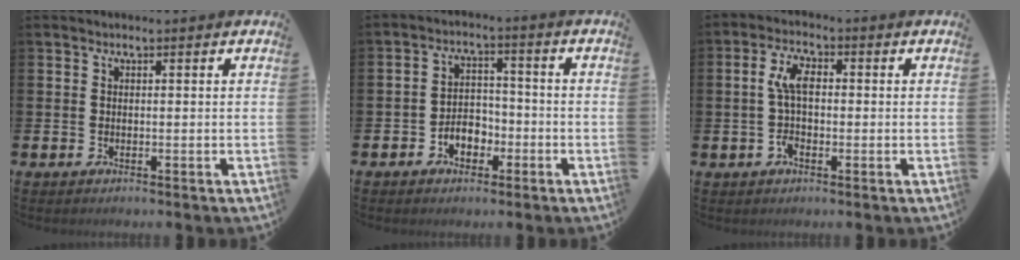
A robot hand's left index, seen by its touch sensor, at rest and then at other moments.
{"total": 3.7, "force": [-2.1, 2.6, 1.7], "torque": [-0.032, 0.004, -0.046]}
{"total": 5.5, "force": [0.1, 2.7, 4.8], "torque": [-0.082, 0.003, -0.004]}